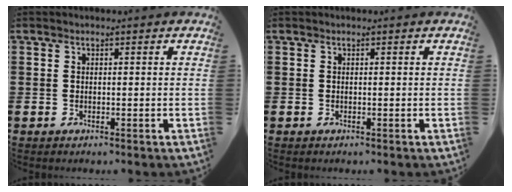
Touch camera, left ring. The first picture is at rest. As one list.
[{"total": 0.0}]